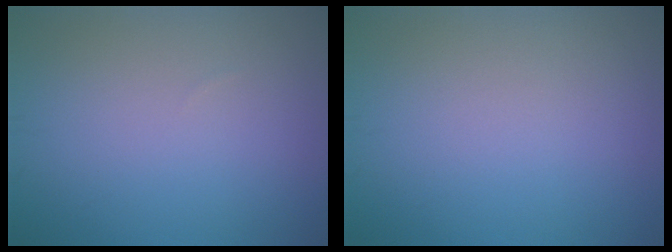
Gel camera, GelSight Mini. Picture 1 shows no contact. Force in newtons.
{"total": 0.0}